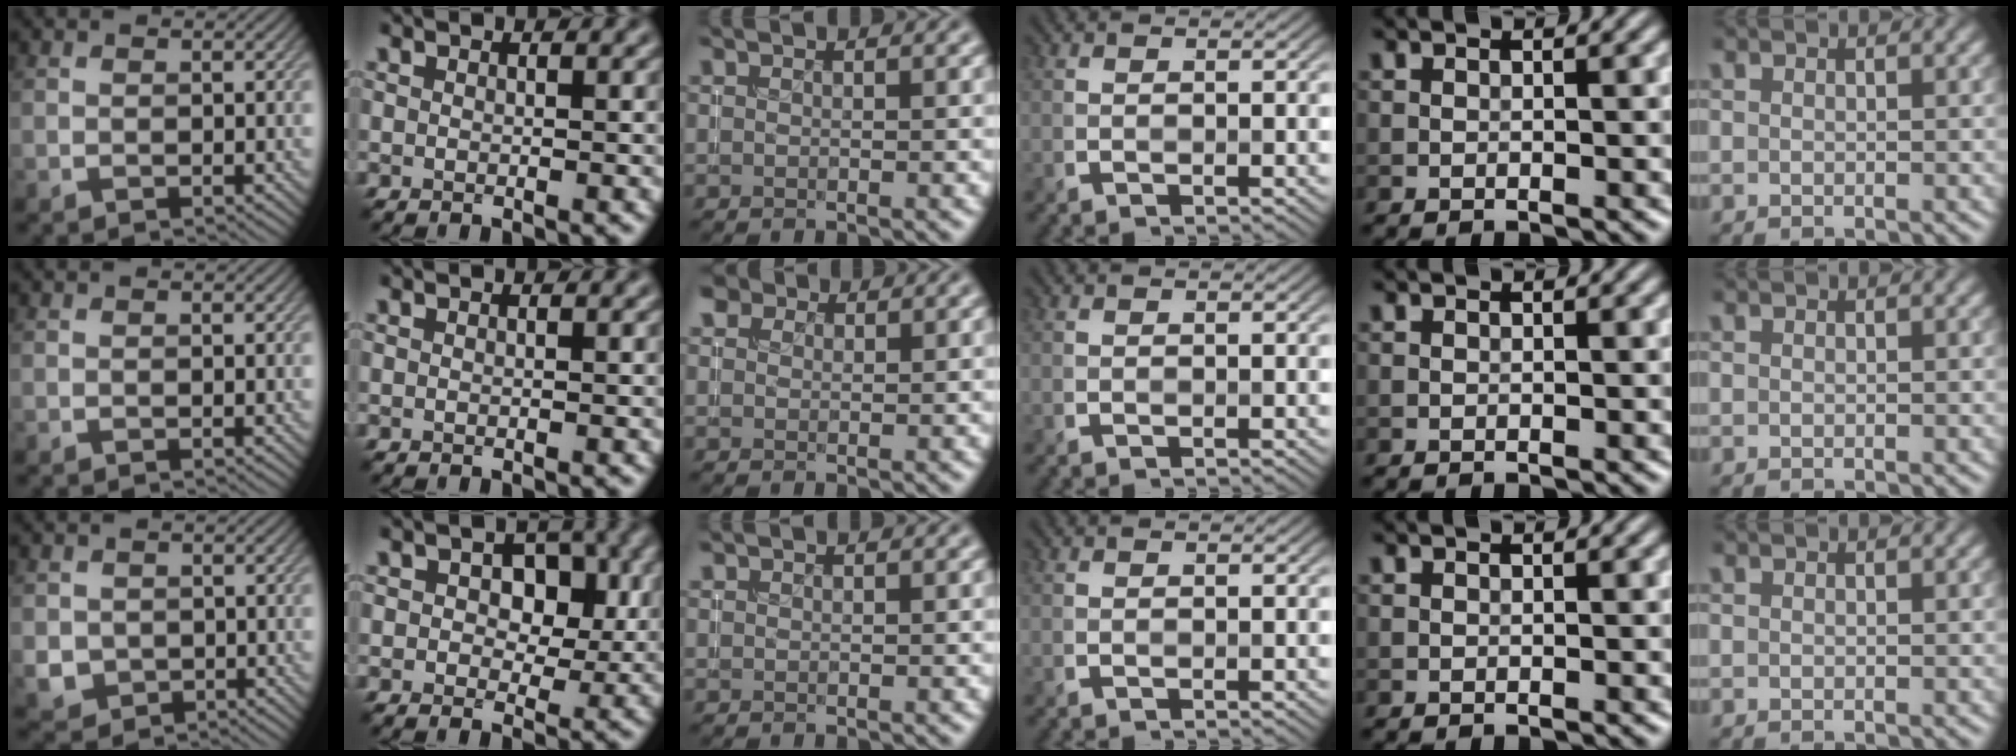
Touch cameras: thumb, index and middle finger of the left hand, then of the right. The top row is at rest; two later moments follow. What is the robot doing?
{"motion": "insert", "object": "coin"}